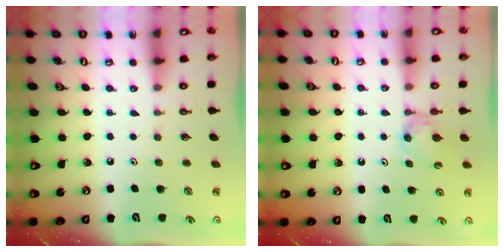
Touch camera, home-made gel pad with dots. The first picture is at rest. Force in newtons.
{"total": 4.5, "press": 4.5, "slide": 0.6}